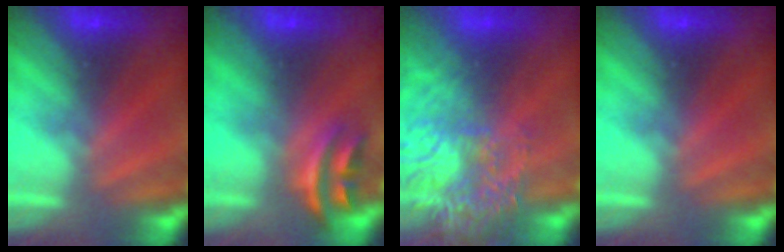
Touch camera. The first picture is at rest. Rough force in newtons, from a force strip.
{"total": 2.7}
{"total": 7.6}
{"total": 0.0}